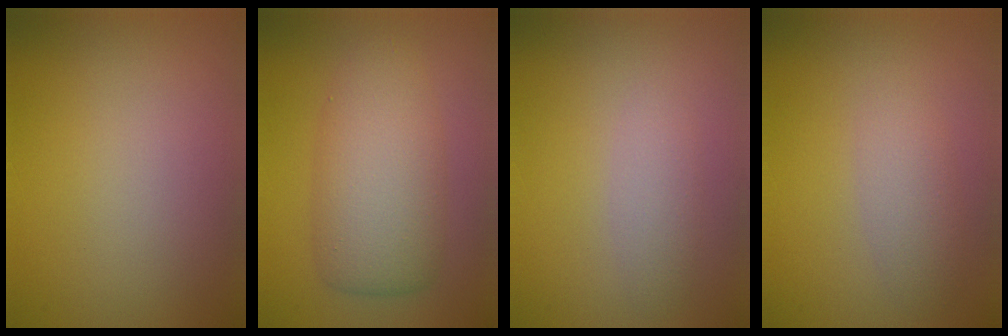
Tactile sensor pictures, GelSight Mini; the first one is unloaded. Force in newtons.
{"total": 5.8, "press": 5.8, "slide": 0.0}
{"total": 1.7, "press": 1.7, "slide": 0.1}
{"total": 2.3, "press": 2.3, "slide": 0.1}